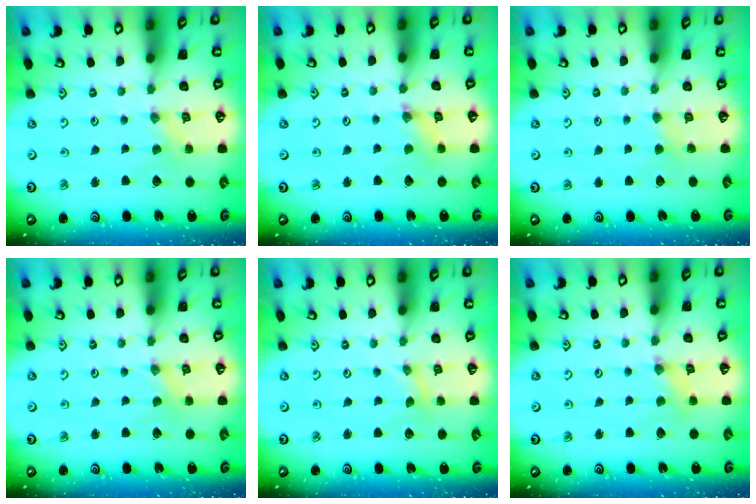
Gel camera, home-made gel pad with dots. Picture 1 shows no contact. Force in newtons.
{"total": 1.6, "press": 1.6, "slide": 0.2}
{"total": 2.8, "press": 2.7, "slide": 0.5}
{"total": 0.0}
{"total": 0.0}
{"total": 1.3, "press": 1.3, "slide": 0.3}